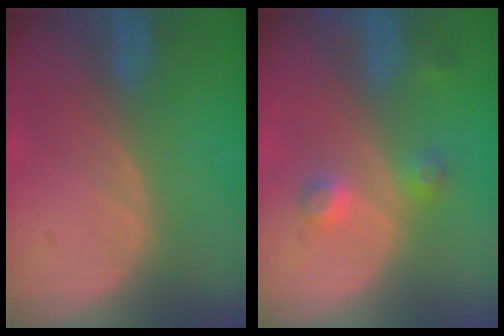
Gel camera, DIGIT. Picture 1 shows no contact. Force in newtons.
{"total": 3.6, "press": 3.4, "slide": 1.1}